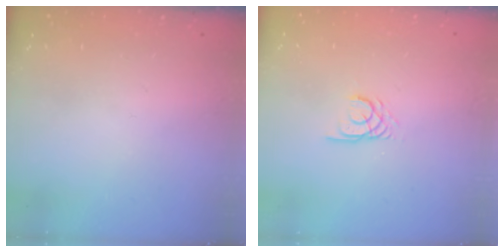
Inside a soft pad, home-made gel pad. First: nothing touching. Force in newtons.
{"total": 2.4, "press": 2.4, "slide": 0.2}